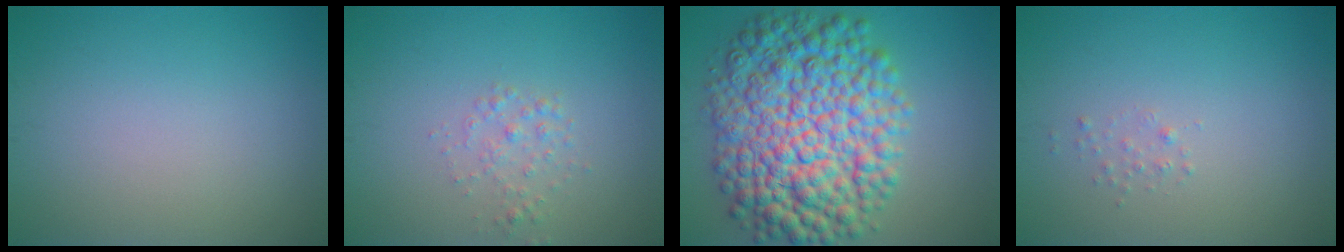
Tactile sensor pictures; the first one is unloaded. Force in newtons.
{"total": 1.4, "press": 1.4, "slide": 0.0}
{"total": 12.9, "press": 12.9, "slide": 0.1}
{"total": 0.6, "press": 0.6, "slide": 0.0}